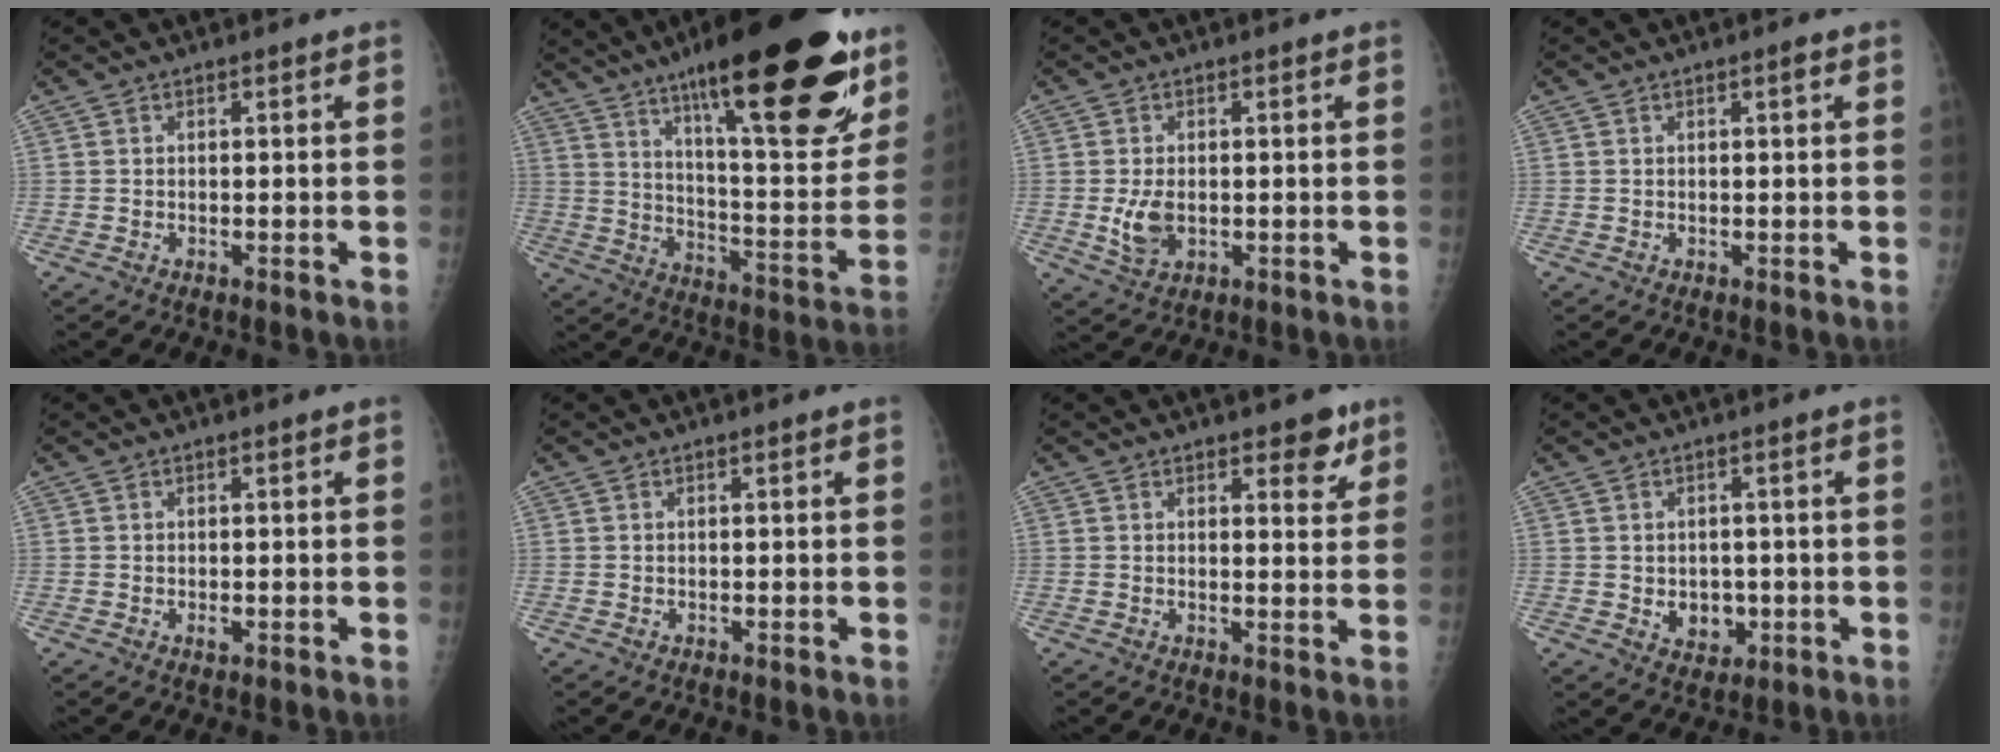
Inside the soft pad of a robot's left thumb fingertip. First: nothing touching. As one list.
[{"total": 31.5, "force": [18.5, 8.2, 24.1], "torque": [-0.322, -0.063, 0.284]}, {"total": 4.9, "force": [-0.5, 3.1, 3.8], "torque": [-0.069, -0.008, -0.002]}, {"total": 1.0, "force": [0.4, 0.2, 0.8], "torque": [-0.015, 0.001, 0.005]}, {"total": 1.1, "force": [-0.2, 0.7, 0.8], "torque": [-0.010, -0.002, -0.001]}, {"total": 0.0}, {"total": 4.5, "force": [2.9, 2.1, 2.7], "torque": [-0.012, -0.016, 0.035]}, {"total": 5.1, "force": [-0.7, 4.0, 3.0], "torque": [-0.020, -0.001, 0.002]}]